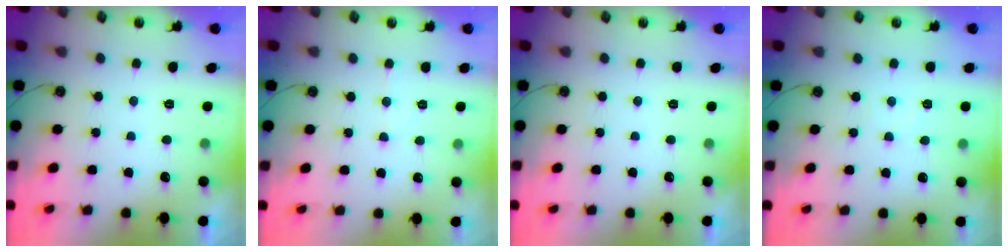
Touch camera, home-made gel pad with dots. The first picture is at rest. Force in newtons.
{"total": 5.6, "press": 5.6, "slide": 0.7}
{"total": 0.0}
{"total": 4.6, "press": 4.6, "slide": 0.5}